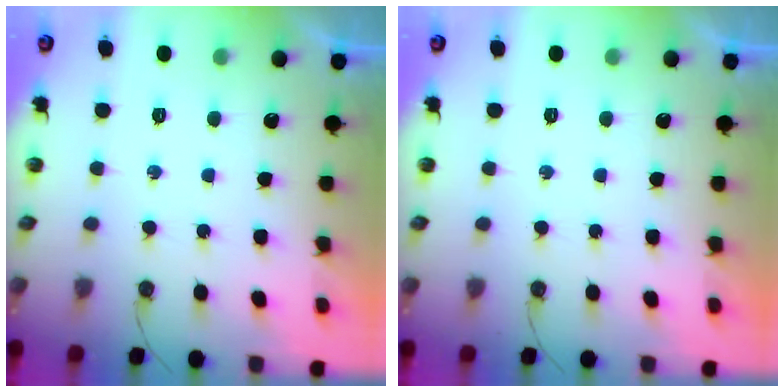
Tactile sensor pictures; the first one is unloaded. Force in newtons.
{"total": 0.0}